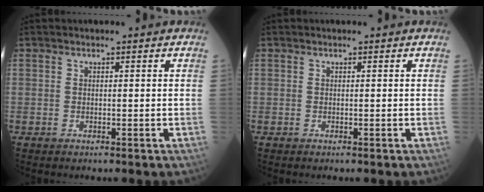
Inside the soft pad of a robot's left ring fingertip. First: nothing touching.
{"total": 0.0}